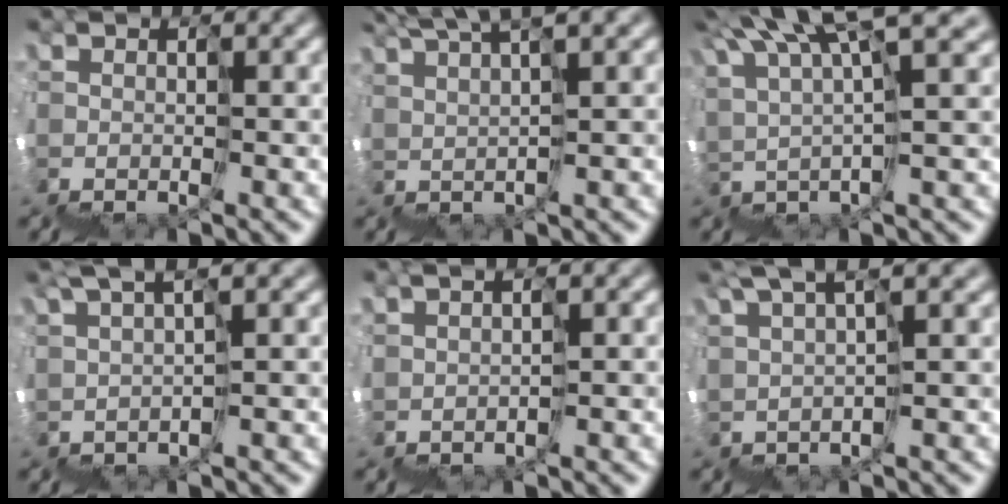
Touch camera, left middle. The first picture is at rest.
{"total": 5.0, "force": [4.7, -0.1, 1.7], "torque": [-0.038, 0.027, 0.084]}
{"total": 8.6, "force": [6.3, 1.3, 5.8], "torque": [-0.129, 0.034, 0.120]}
{"total": 2.5, "force": [2.5, -0.3, 0.5], "torque": [-0.029, 0.015, 0.040]}
{"total": 0.9, "force": [0.8, 0.0, 0.3], "torque": [-0.019, 0.006, 0.013]}
{"total": 3.2, "force": [3.0, -0.2, 0.9], "torque": [-0.036, 0.020, 0.051]}